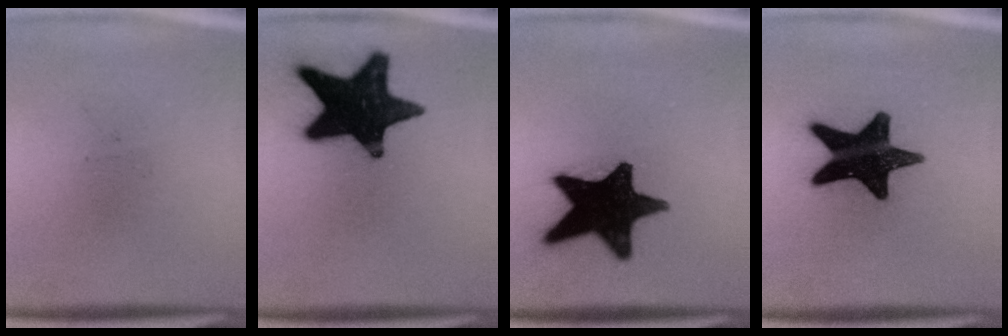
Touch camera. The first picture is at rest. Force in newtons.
{"total": 19.5}
{"total": 18.5}
{"total": 18.6}